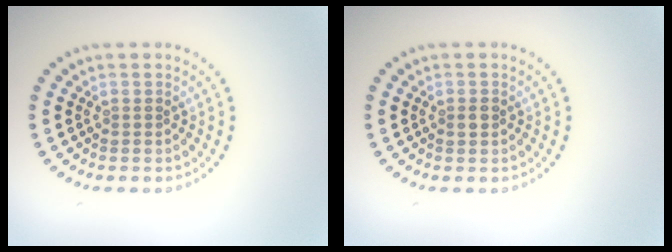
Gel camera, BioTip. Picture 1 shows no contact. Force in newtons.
{"total": 1.2, "press": 1.2, "slide": 0.1}